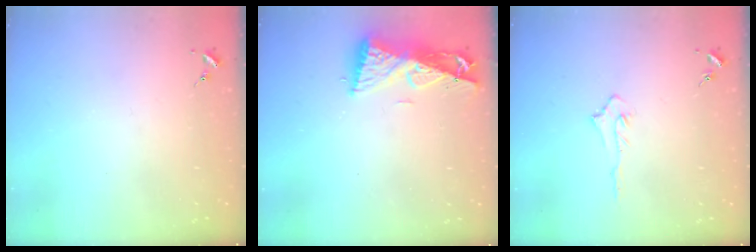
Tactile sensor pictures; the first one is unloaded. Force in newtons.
{"total": 9.2, "press": 9.2, "slide": 1.0}
{"total": 3.6, "press": 3.5, "slide": 0.7}